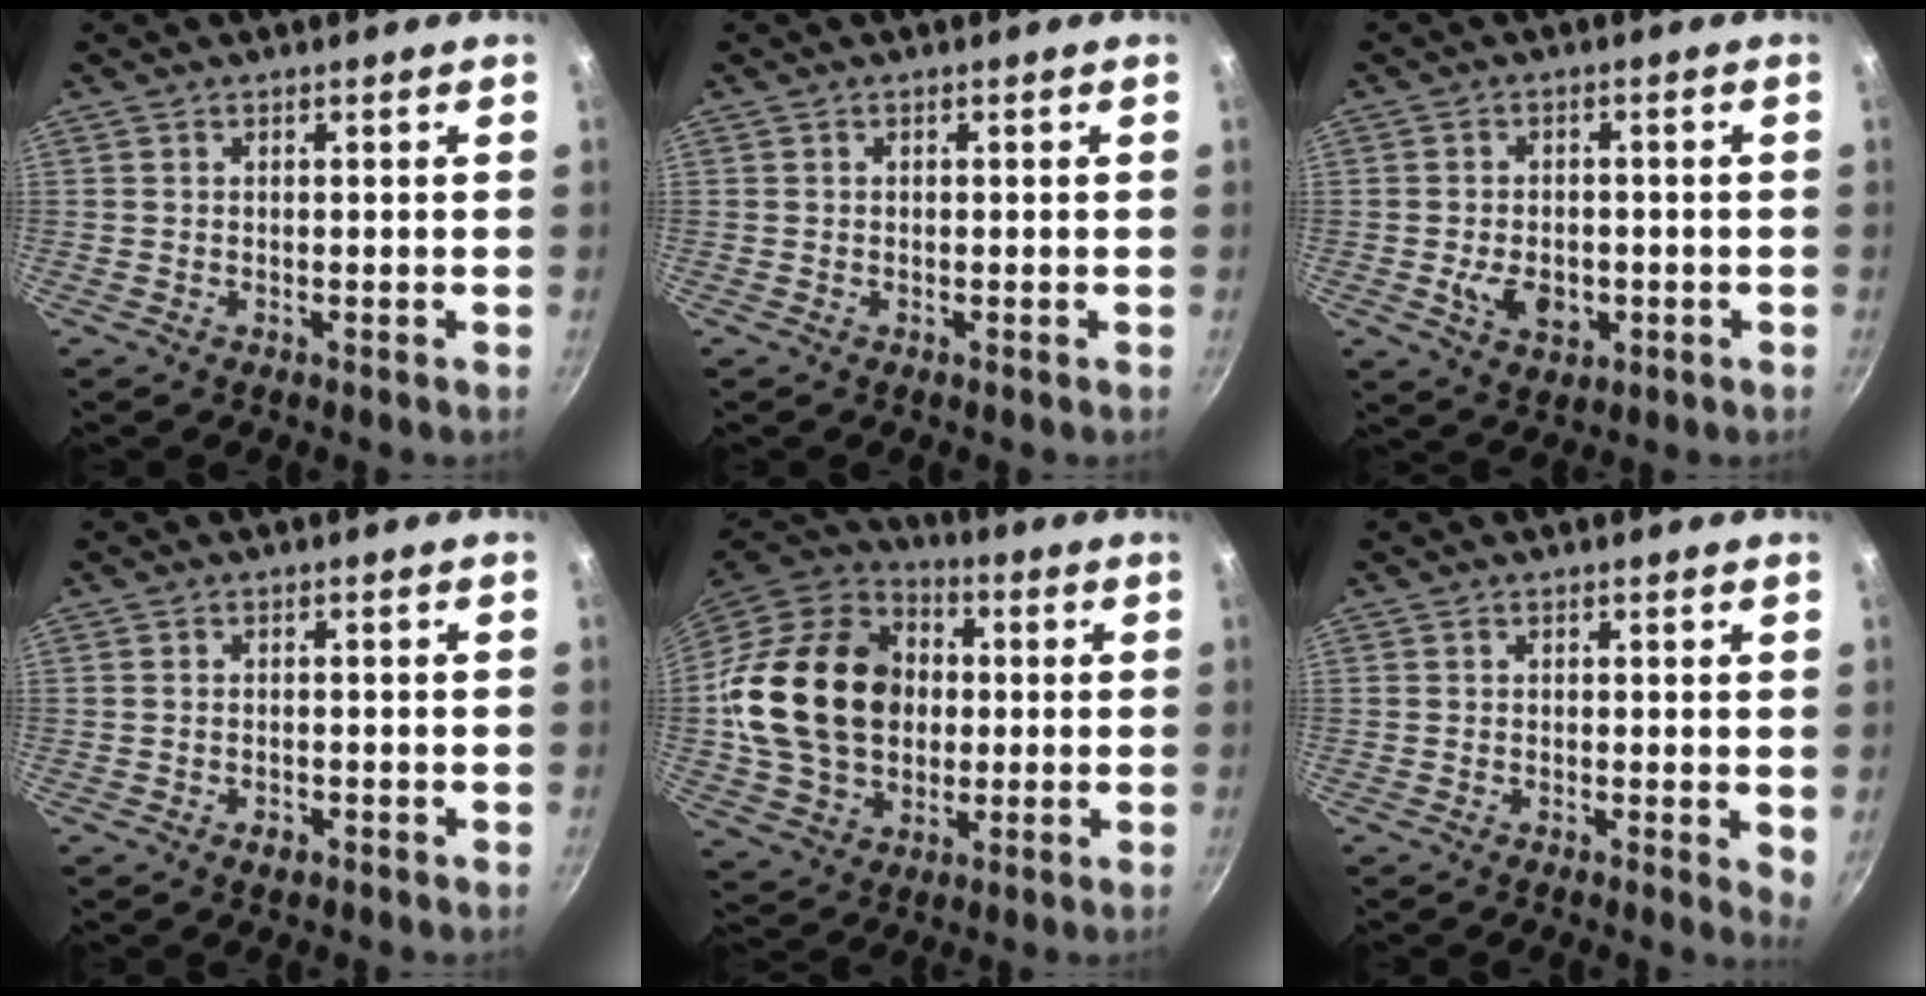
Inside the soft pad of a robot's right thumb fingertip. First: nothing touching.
{"total": 0.0}
{"total": 6.8, "force": [-1.5, 4.8, 4.5], "torque": [-0.059, 0.003, -0.019]}
{"total": 1.7, "force": [-0.9, 0.9, 1.1], "torque": [-0.021, 0.003, -0.015]}
{"total": 23.6, "force": [1.0, 18.3, 14.8], "torque": [-0.245, 0.028, 0.022]}
{"total": 2.6, "force": [0.2, 1.0, 2.4], "torque": [-0.025, -0.007, -0.001]}